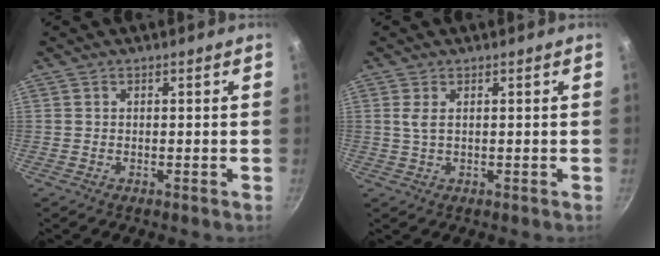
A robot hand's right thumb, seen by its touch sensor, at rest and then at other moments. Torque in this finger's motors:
{"motor_torque": [-0.34, -0.35, 0.37, -0.24, 0.00]}